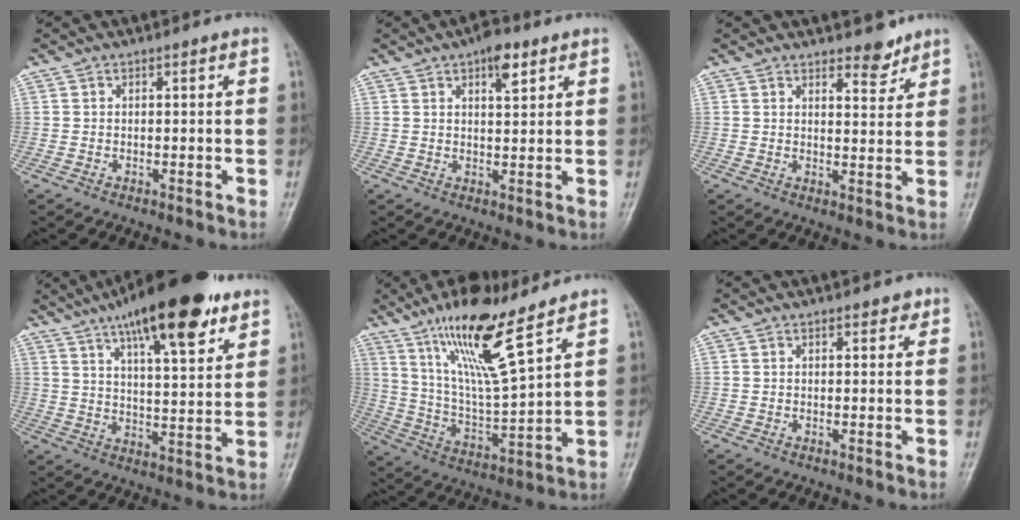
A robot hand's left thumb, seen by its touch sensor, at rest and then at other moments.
{"total": 5.4, "force": [3.0, 2.2, 3.9], "torque": [-0.047, -0.010, 0.042]}
{"total": 4.5, "force": [3.7, 1.8, 1.9], "torque": [-0.008, -0.027, 0.054]}
{"total": 20.0, "force": [12.4, 5.8, 14.6], "torque": [-0.206, -0.038, 0.195]}
{"total": 16.7, "force": [10.8, 3.1, 12.3], "torque": [-0.216, -0.056, 0.210]}
{"total": 2.3, "force": [1.6, 1.2, 1.2], "torque": [-0.002, -0.006, 0.017]}